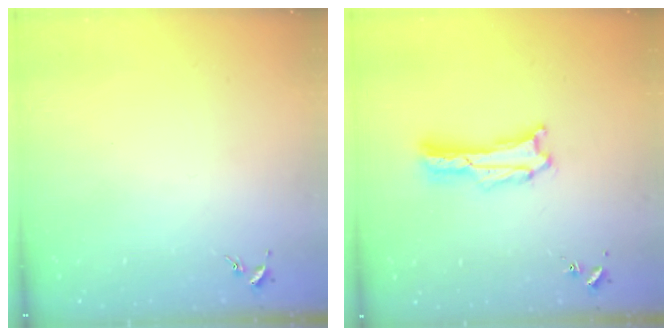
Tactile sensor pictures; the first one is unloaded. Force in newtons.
{"total": 1.7, "press": 1.7, "slide": 0.3}